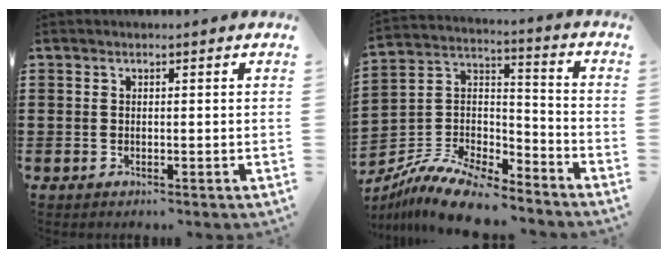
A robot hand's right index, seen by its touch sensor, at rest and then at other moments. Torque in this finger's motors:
{"motor_torque": [1.03, -1.11, -0.21, -0.21]}